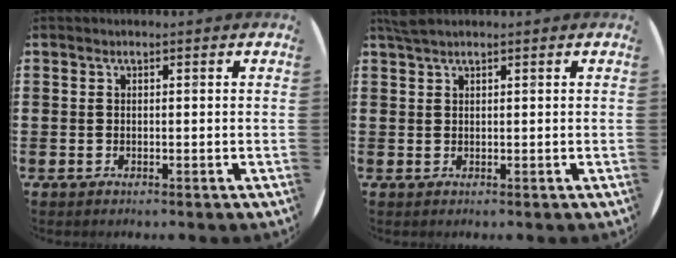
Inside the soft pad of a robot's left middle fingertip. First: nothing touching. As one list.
[{"total": 1.3, "force": [1.1, 0.0, 0.6], "torque": [-0.014, 0.002, 0.021]}]